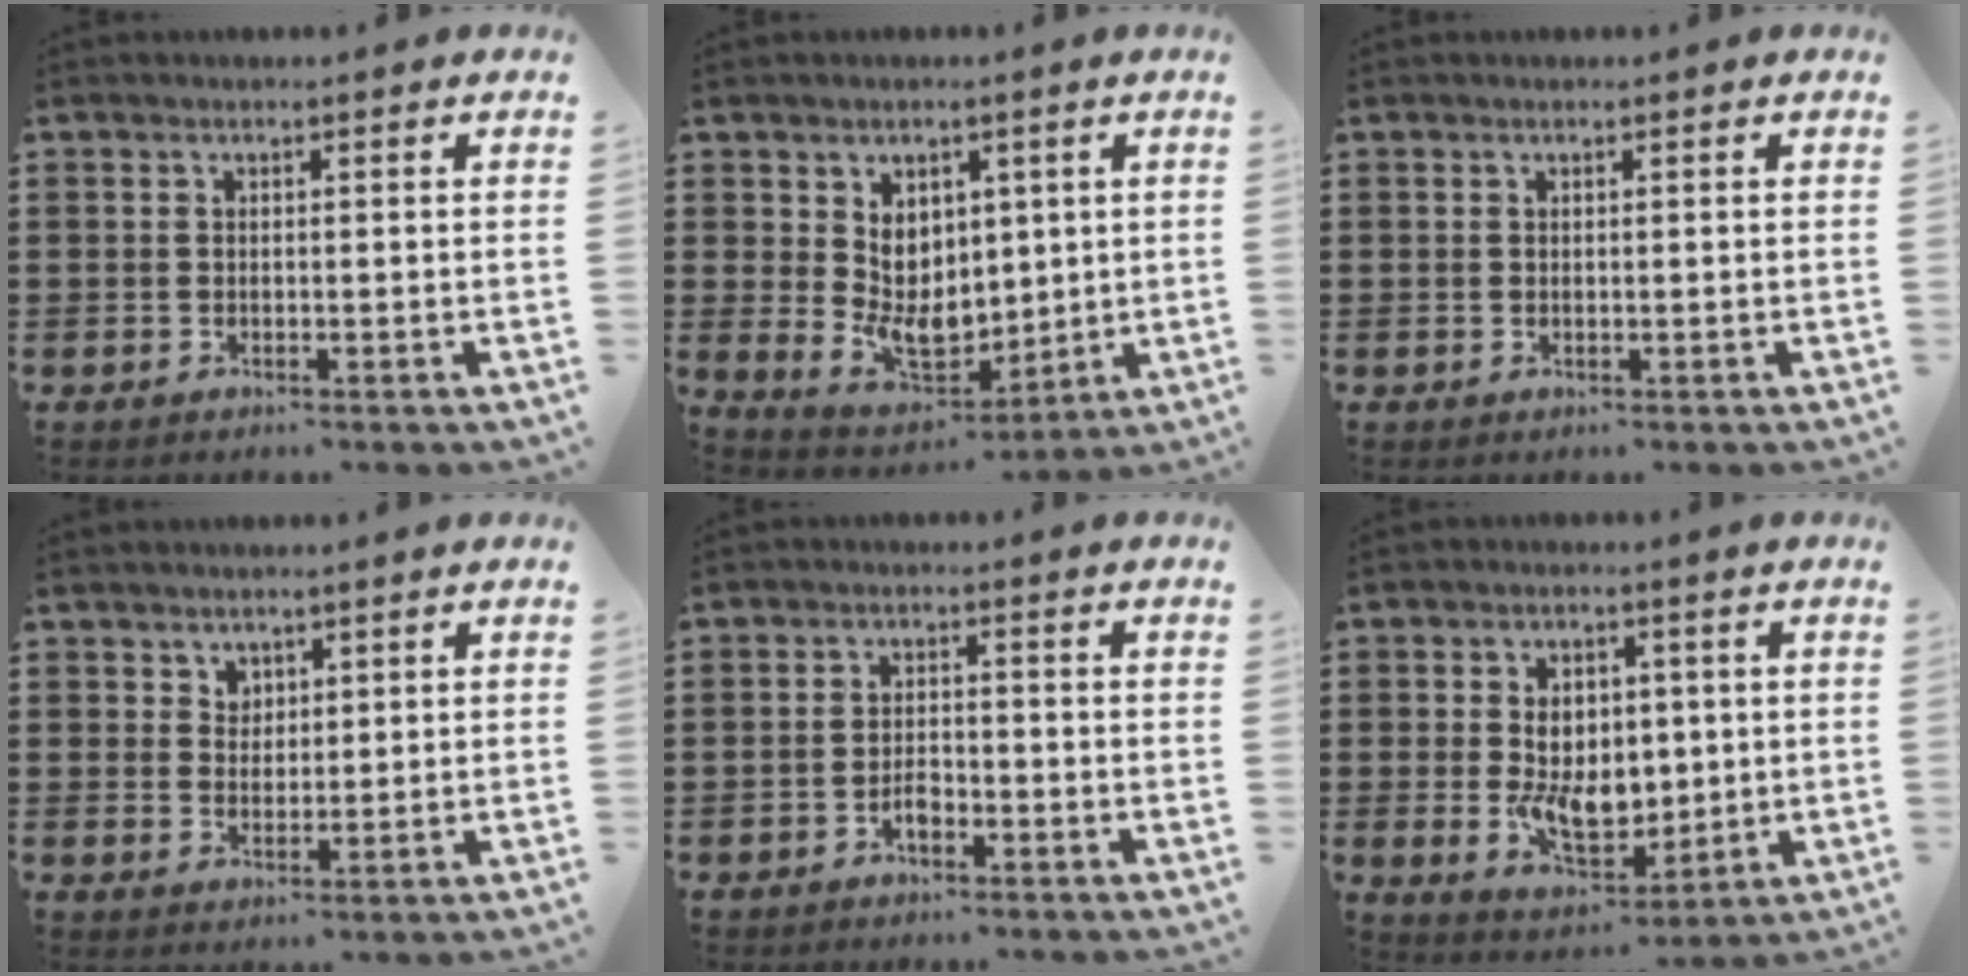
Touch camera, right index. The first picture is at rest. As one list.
[{"total": 6.9, "force": [1.5, 5.4, 4.0], "torque": [-0.077, 0.001, 0.029]}, {"total": 0.0}, {"total": 2.3, "force": [1.6, 1.6, 0.1], "torque": [-0.009, 0.007, 0.031]}, {"total": 2.2, "force": [-1.4, 1.0, 1.3], "torque": [-0.027, 0.006, -0.029]}, {"total": 7.8, "force": [0.1, 5.2, 5.8], "torque": [-0.106, -0.001, -0.004]}]